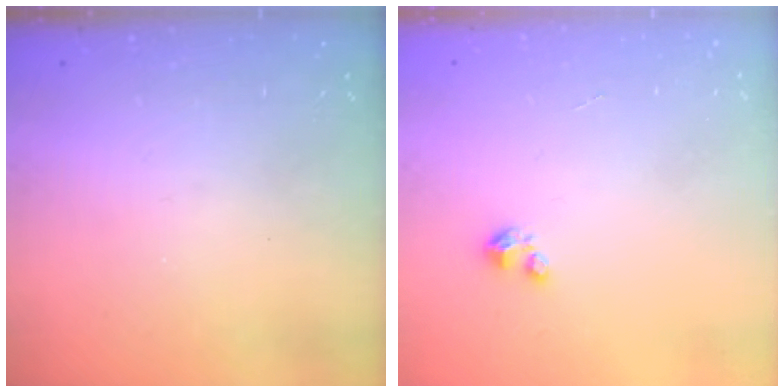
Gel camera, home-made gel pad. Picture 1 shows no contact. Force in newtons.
{"total": 1.5, "press": 1.5, "slide": 0.1}